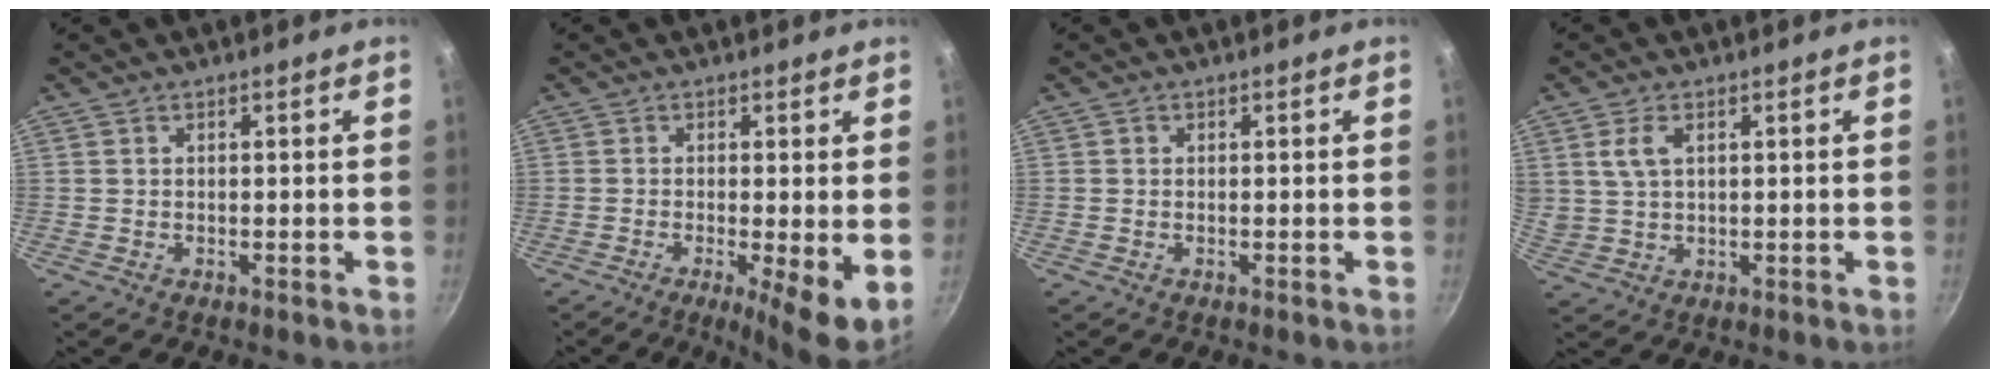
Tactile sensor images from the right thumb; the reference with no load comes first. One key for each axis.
{"total": 7.9, "fx": -1.2, "fy": 1.5, "fz": 7.7, "tx": -0.108, "ty": -0.014, "tz": -0.017}
{"total": 0.5, "fx": 0.1, "fy": 0.5, "fz": 0.1, "tx": 0.001, "ty": 0.004, "tz": -0.001}
{"total": 4.9, "fx": 1.8, "fy": 2.9, "fz": 3.5, "tx": -0.062, "ty": -0.001, "tz": 0.039}